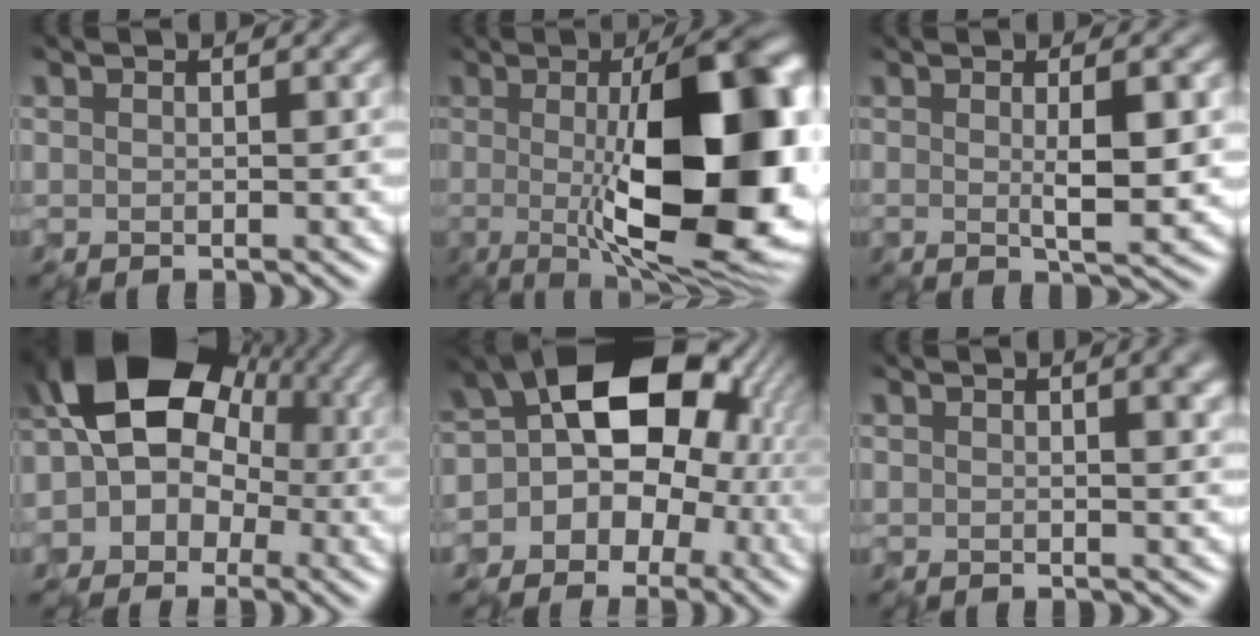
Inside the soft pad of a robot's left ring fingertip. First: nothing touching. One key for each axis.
{"total": 15.4, "fx": -0.8, "fy": 4.4, "fz": 14.7, "tx": -0.170, "ty": 0.003, "tz": -0.020}
{"total": 3.8, "fx": -0.1, "fy": 0.1, "fz": 3.8, "tx": -0.059, "ty": -0.007, "tz": -0.001}
{"total": 12.7, "fx": 0.8, "fy": 10.9, "fz": 6.4, "tx": -0.089, "ty": 0.020, "tz": -0.030}
{"total": 13.8, "fx": -0.4, "fy": 11.1, "fz": 8.2, "tx": -0.092, "ty": 0.010, "tz": -0.048}
{"total": 2.5, "fx": 1.2, "fy": 0.8, "fz": 2.0, "tx": -0.034, "ty": -0.001, "tz": 0.025}